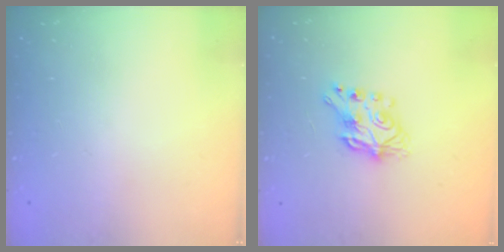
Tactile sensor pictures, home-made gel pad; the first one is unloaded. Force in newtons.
{"total": 7.1, "press": 7.1, "slide": 0.2}